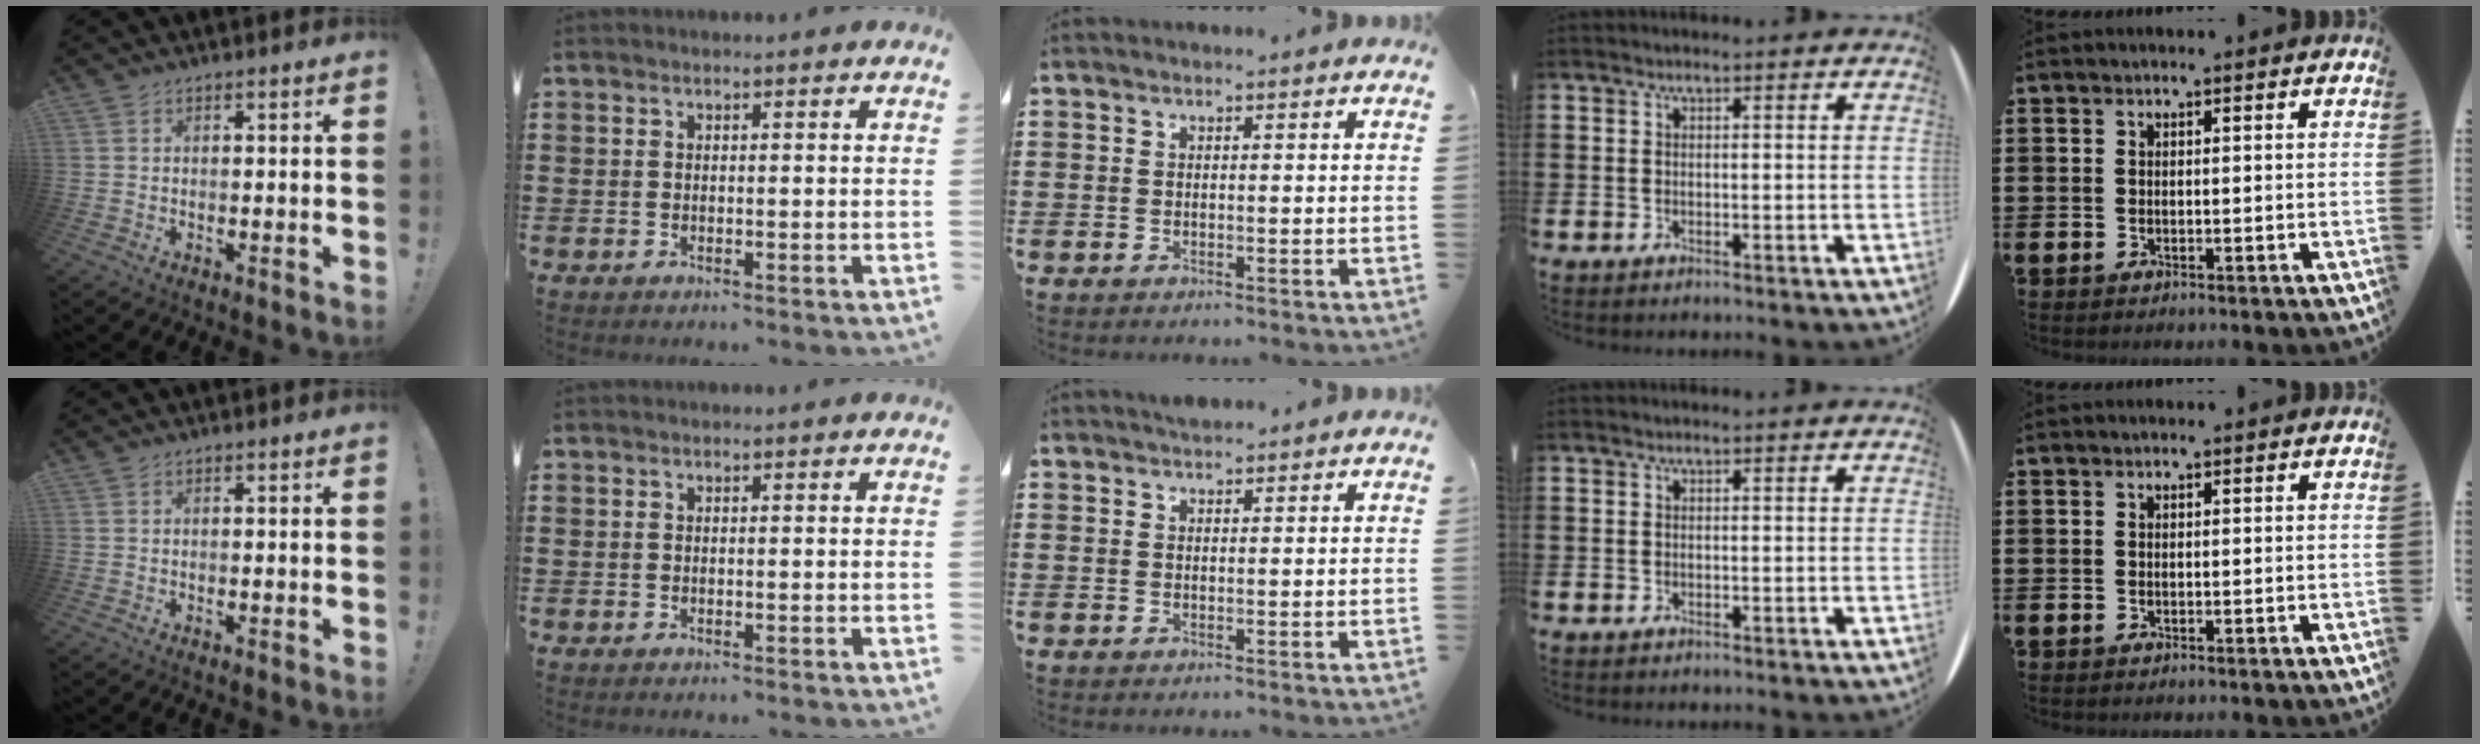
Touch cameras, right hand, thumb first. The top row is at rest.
{"middle": {"total": 1.1, "force": [1.1, 0.4, 0.1], "torque": [-0.004, 0.002, 0.020]}}